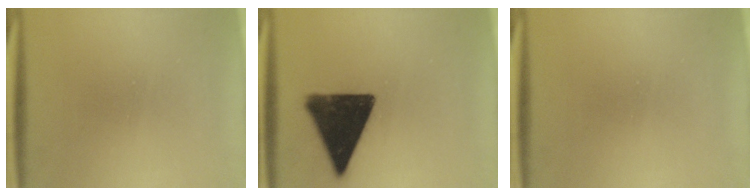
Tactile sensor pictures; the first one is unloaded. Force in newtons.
{"total": 15.9}
{"total": 0.0}